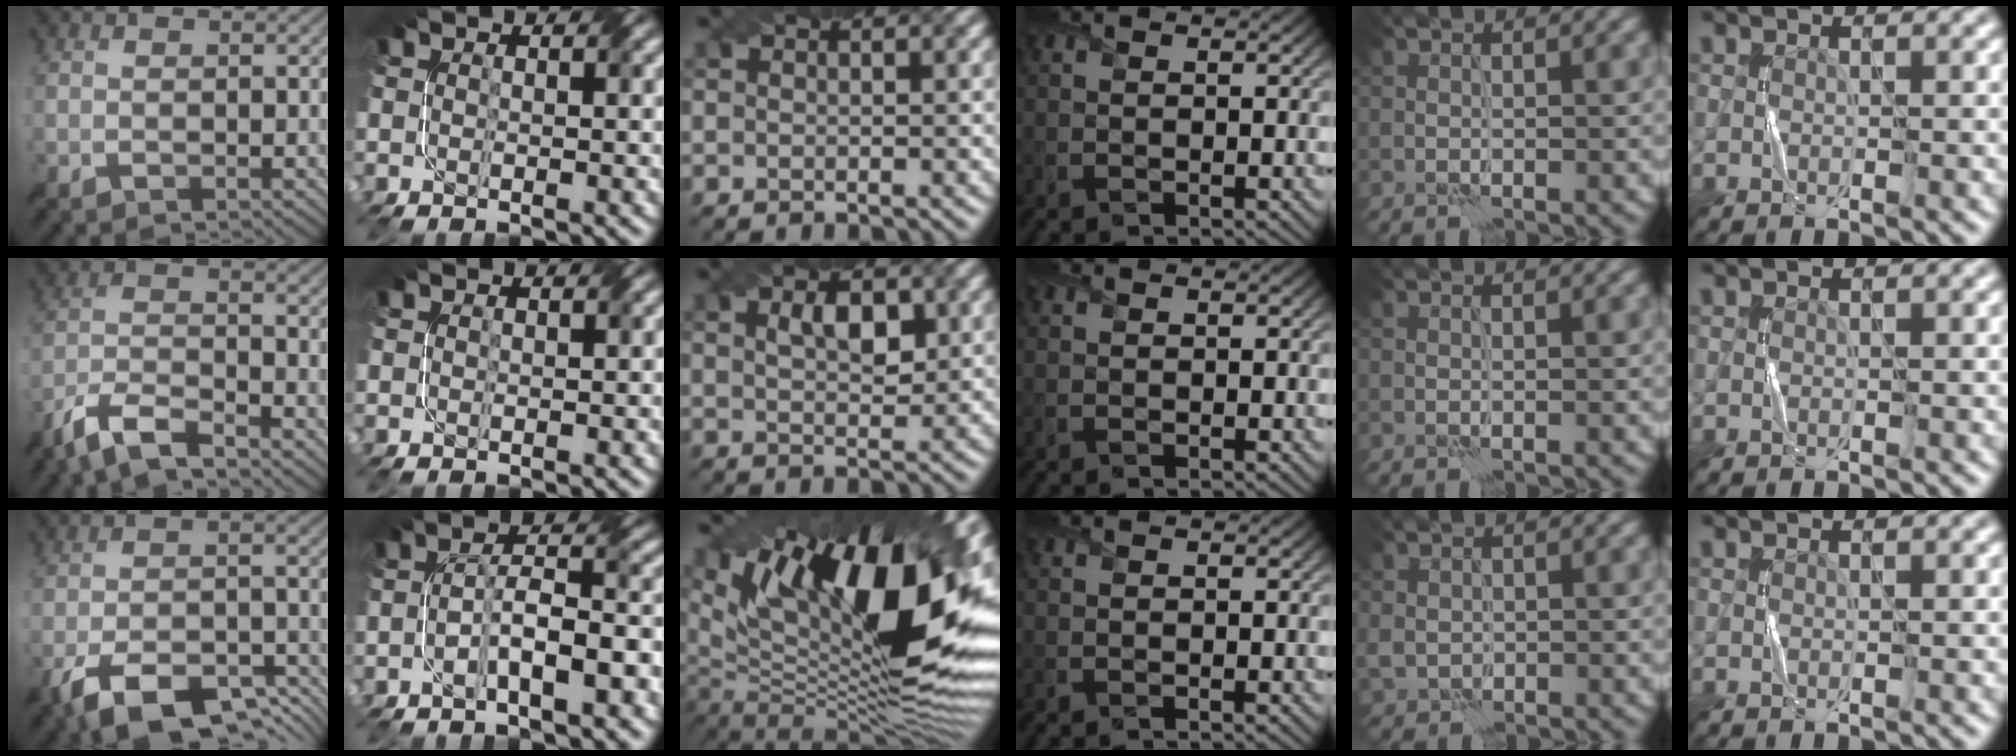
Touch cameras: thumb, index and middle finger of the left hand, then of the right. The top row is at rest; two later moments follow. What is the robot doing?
{"motion": "twist", "object": "screw"}